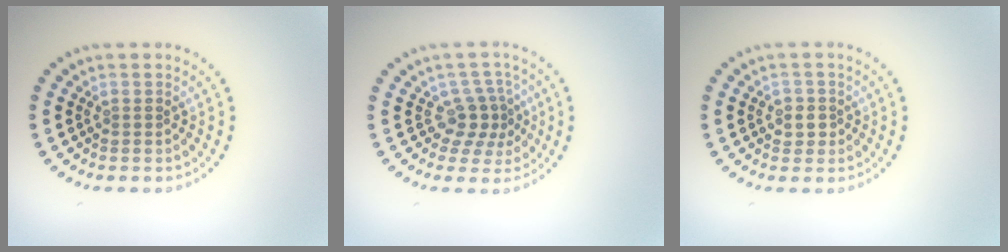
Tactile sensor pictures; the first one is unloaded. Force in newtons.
{"total": 2.9, "press": 2.3, "slide": 1.9}
{"total": 1.5, "press": 1.4, "slide": 0.6}